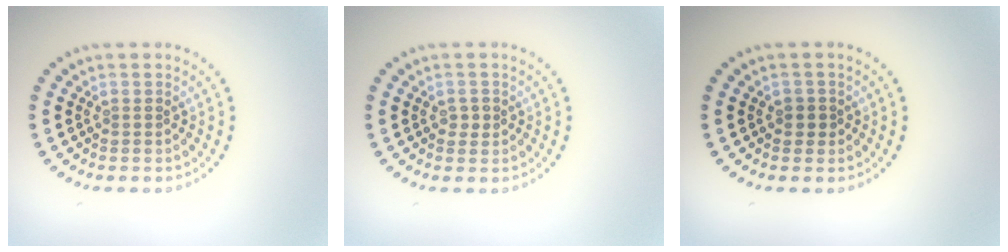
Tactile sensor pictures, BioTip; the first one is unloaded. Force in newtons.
{"total": 1.0, "press": 1.0, "slide": 0.2}
{"total": 1.2, "press": 1.0, "slide": 0.6}